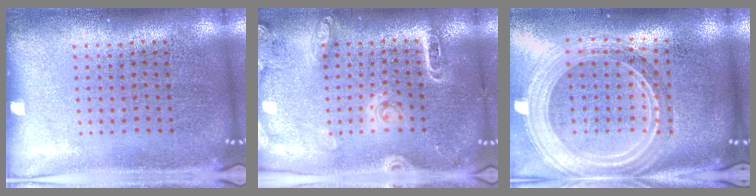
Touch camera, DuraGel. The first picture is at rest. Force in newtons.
{"total": 1.8, "press": 1.7, "slide": 0.6}
{"total": 2.7, "press": 2.2, "slide": 1.6}